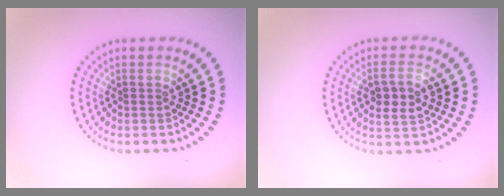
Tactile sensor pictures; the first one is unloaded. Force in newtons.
{"total": 2.9, "press": 2.8, "slide": 0.5}